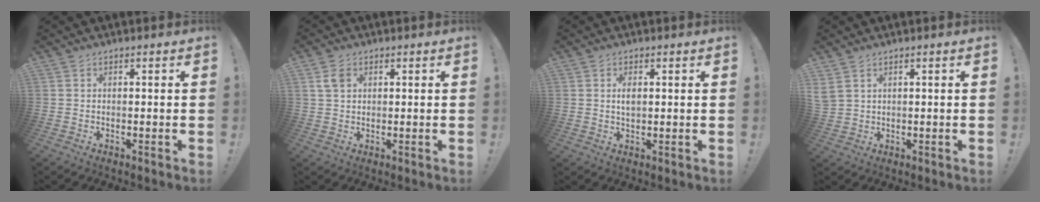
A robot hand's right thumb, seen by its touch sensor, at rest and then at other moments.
{"total": 4.3, "force": [1.5, 3.1, 2.6], "torque": [-0.044, 0.005, 0.029]}
{"total": 2.7, "force": [0.6, 1.9, 1.8], "torque": [-0.019, -0.001, 0.007]}
{"total": 3.5, "force": [2.1, 2.0, 1.9], "torque": [-0.048, -0.007, 0.041]}